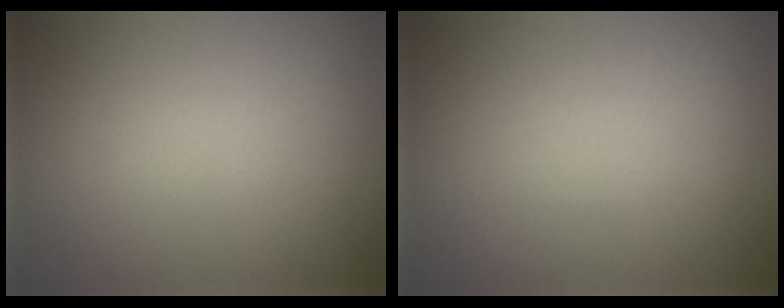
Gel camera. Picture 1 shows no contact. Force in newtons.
{"total": 0.0}